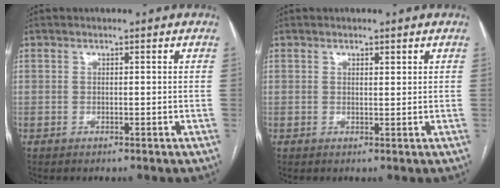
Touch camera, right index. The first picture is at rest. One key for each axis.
{"total": 0.9, "fx": 0.6, "fy": 0.3, "fz": 0.7, "tx": -0.012, "ty": -0.002, "tz": 0.008}